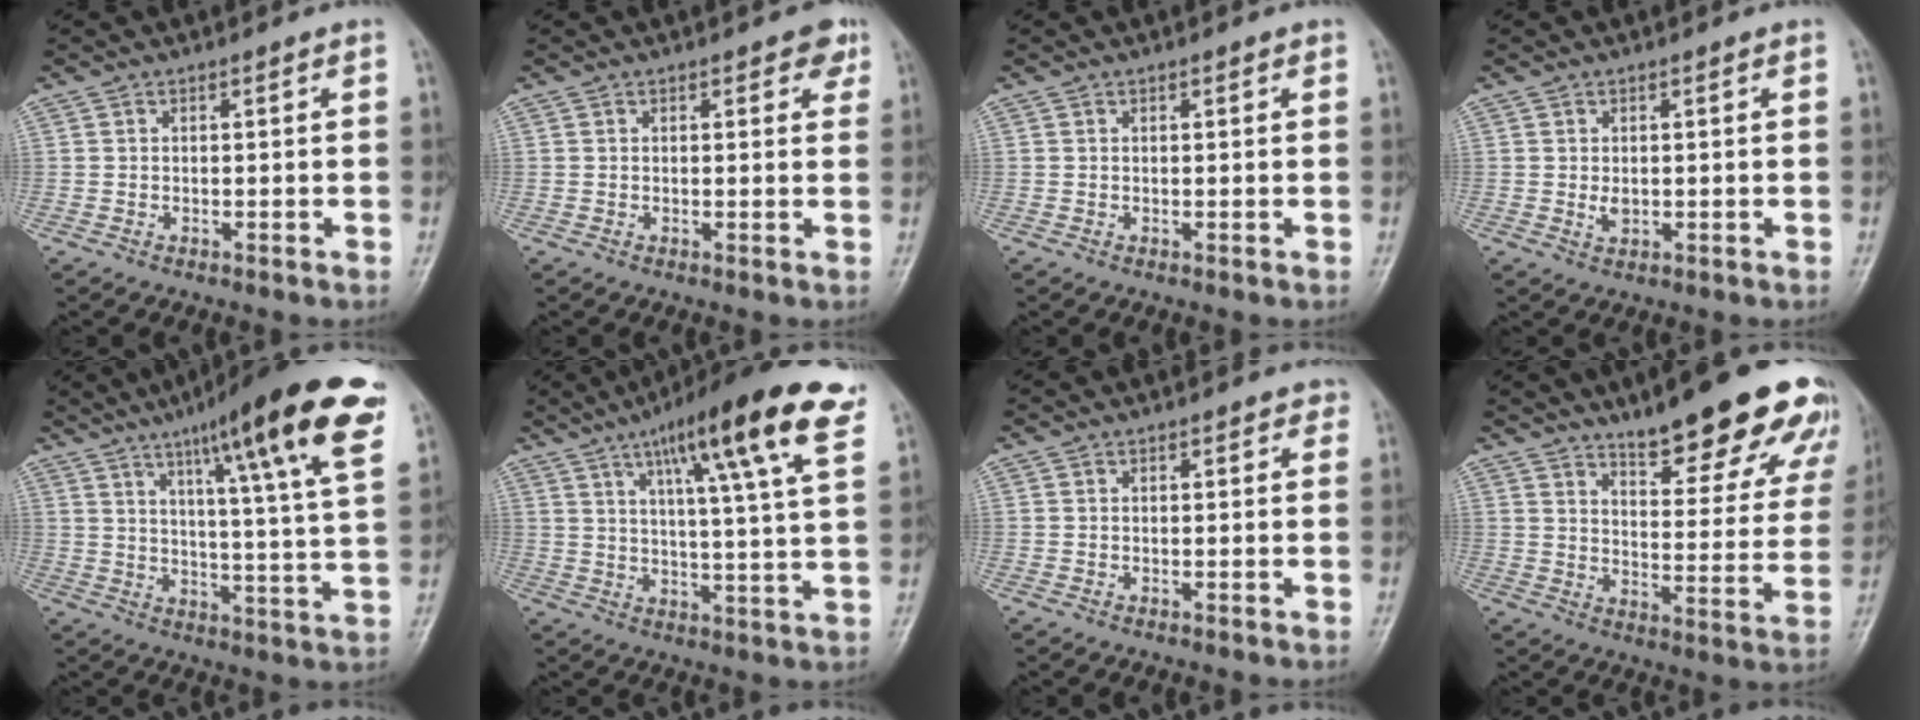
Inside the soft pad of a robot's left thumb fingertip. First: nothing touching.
{"total": 3.0, "force": [1.7, 1.6, 1.9], "torque": [0.000, -0.003, 0.014]}
{"total": 0.7, "force": [0.4, 0.4, 0.5], "torque": [-0.003, -0.001, 0.003]}
{"total": 1.8, "force": [0.1, 1.2, 1.3], "torque": [-0.017, -0.003, 0.004]}
{"total": 22.5, "force": [13.0, 2.7, 18.2], "torque": [-0.251, -0.036, 0.175]}
{"total": 19.6, "force": [10.5, 2.8, 16.4], "torque": [-0.230, -0.022, 0.148]}
{"total": 1.4, "force": [0.7, 0.9, 0.7], "torque": [0.006, 0.000, 0.003]}
{"total": 22.1, "force": [16.0, 6.1, 14.0], "torque": [-0.139, -0.079, 0.213]}